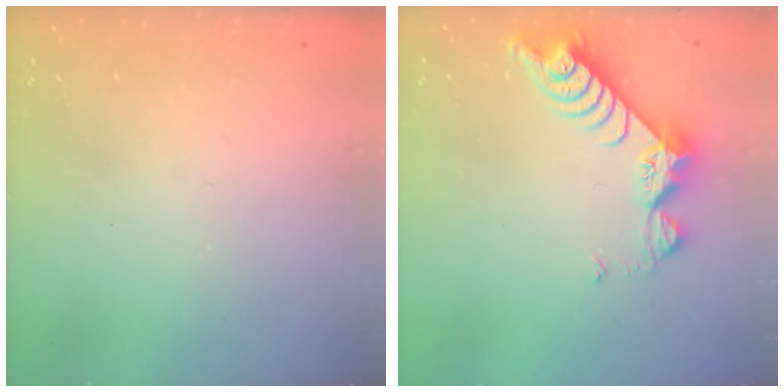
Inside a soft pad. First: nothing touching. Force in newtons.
{"total": 9.1, "press": 9.1, "slide": 0.6}